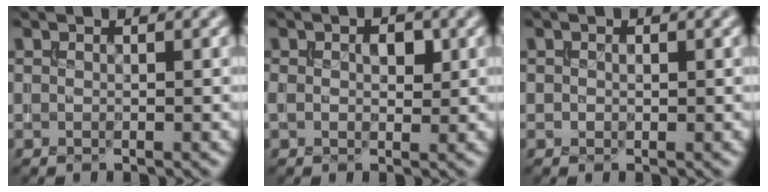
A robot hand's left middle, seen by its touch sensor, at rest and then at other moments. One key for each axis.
{"total": 2.5, "fx": 0.5, "fy": 1.5, "fz": 2.0, "tx": -0.036, "ty": 0.003, "tz": 0.006}
{"total": 0.6, "fx": 0.1, "fy": 0.5, "fz": 0.2, "tx": -0.003, "ty": -0.003, "tz": 0.000}